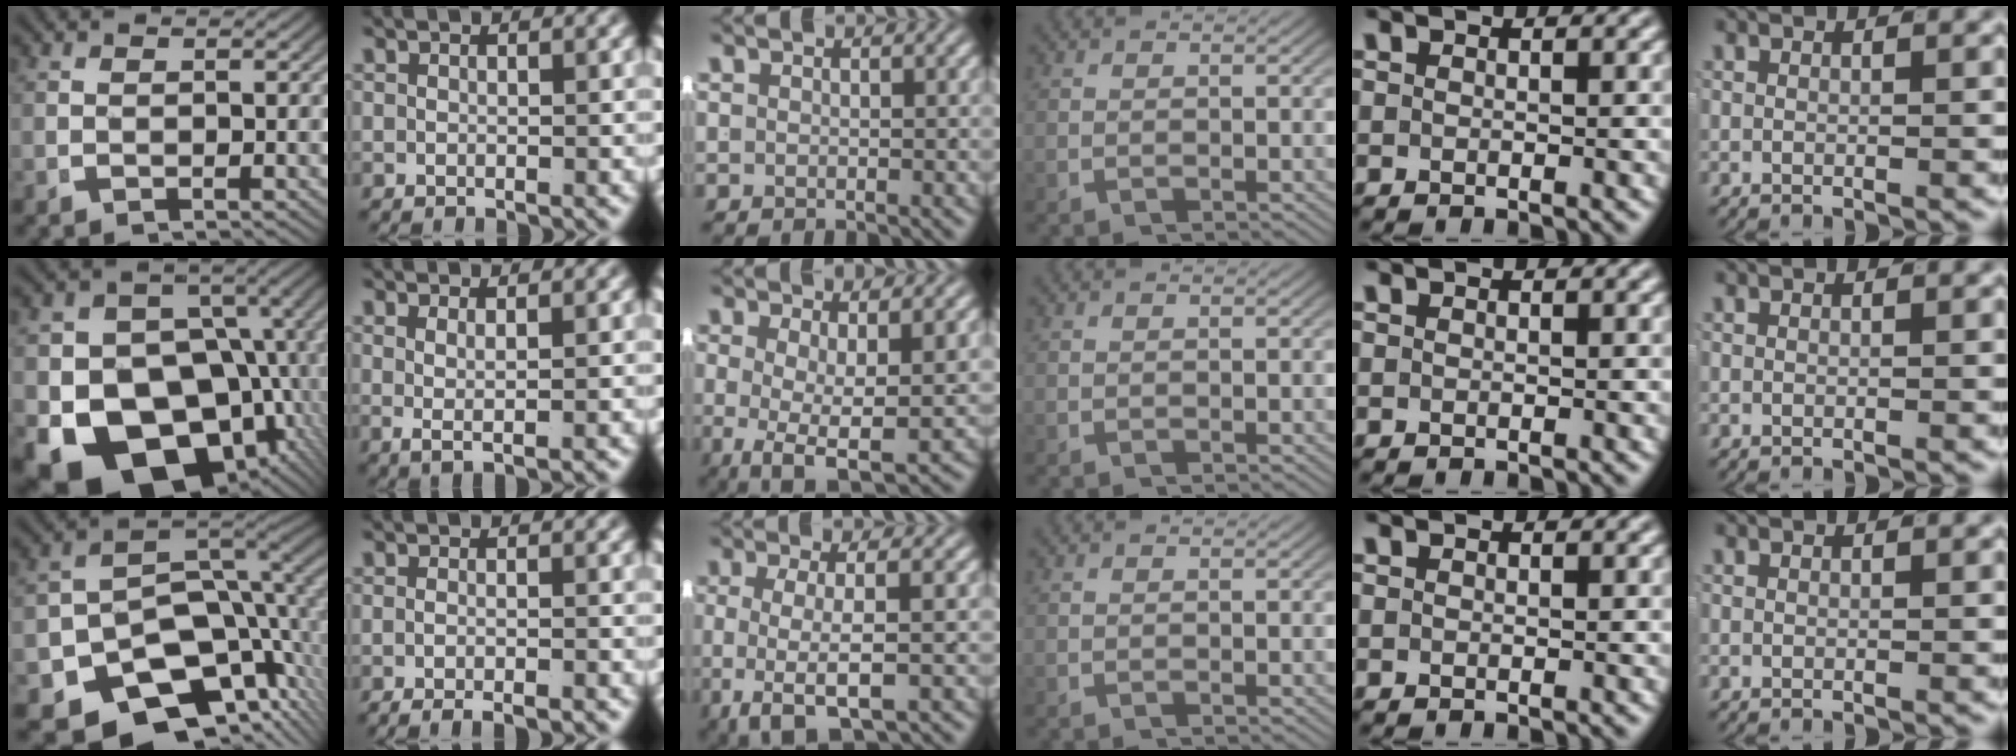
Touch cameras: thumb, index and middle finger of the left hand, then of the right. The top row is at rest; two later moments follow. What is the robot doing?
{"motion": "lift_and_place", "object": "shorts"}